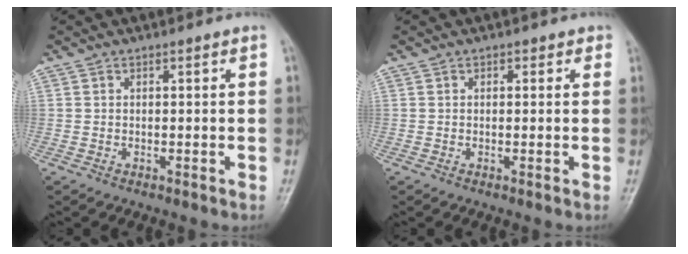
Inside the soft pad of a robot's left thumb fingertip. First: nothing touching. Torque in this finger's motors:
{"motor_torque": [-0.09, 0.01, -0.13, -0.02, 0.01]}